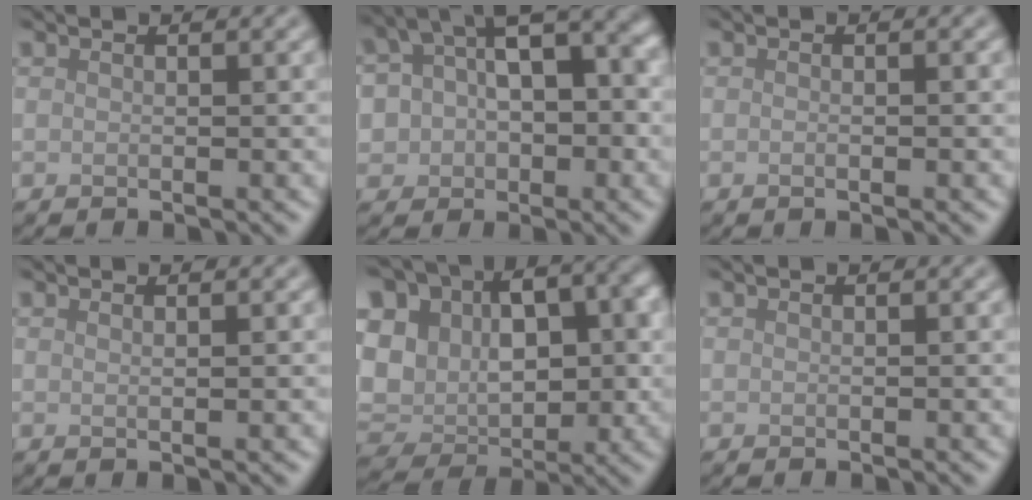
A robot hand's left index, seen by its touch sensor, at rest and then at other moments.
{"total": 9.8, "force": [2.3, 6.5, 6.9], "torque": [-0.106, 0.011, 0.036]}
{"total": 1.3, "force": [-0.1, 0.5, 1.2], "torque": [-0.003, -0.006, -0.004]}
{"total": 1.0, "force": [0.3, 0.3, 0.9], "torque": [-0.007, 0.002, 0.004]}
{"total": 14.9, "force": [2.5, 11.4, 9.2], "torque": [-0.187, 0.017, 0.069]}
{"total": 0.0}